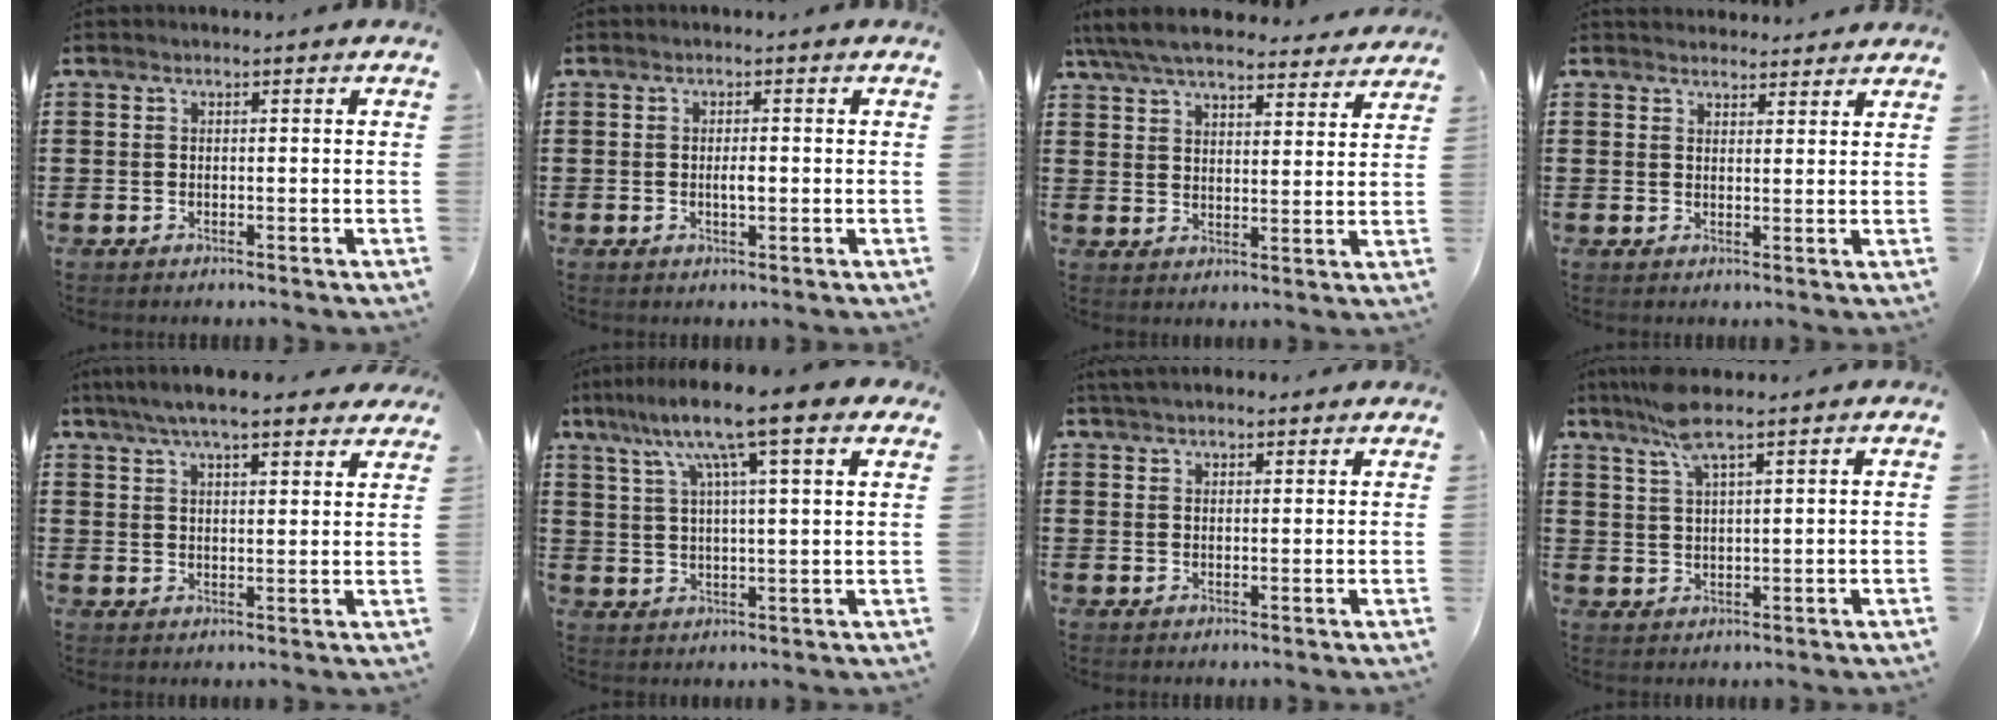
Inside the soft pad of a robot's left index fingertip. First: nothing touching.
{"total": 1.9, "force": [-0.2, 0.6, 1.8], "torque": [-0.035, 0.000, -0.004]}
{"total": 7.2, "force": [6.6, 1.2, 2.6], "torque": [-0.075, -0.026, 0.120]}
{"total": 2.5, "force": [2.4, 0.7, -0.3], "torque": [0.000, -0.001, 0.047]}
{"total": 6.2, "force": [5.4, 0.7, 2.9], "torque": [-0.071, -0.011, 0.098]}
{"total": 10.9, "force": [7.0, 1.2, 8.2], "torque": [-0.171, -0.012, 0.115]}
{"total": 2.6, "force": [2.4, 0.5, 0.7], "torque": [-0.019, 0.003, 0.047]}
{"total": 6.3, "force": [4.7, 0.7, 4.2], "torque": [-0.095, -0.003, 0.084]}